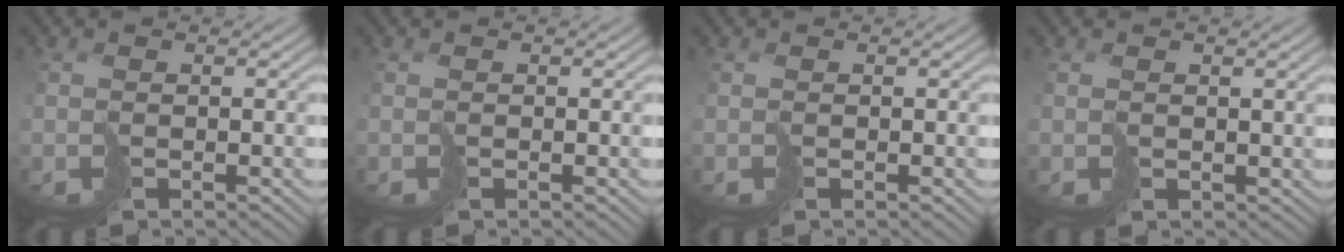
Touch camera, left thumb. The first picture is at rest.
{"total": 0.0}
{"total": 0.0}
{"total": 1.2, "force": [0.8, 0.9, 0.2], "torque": [-0.014, -0.001, 0.016]}